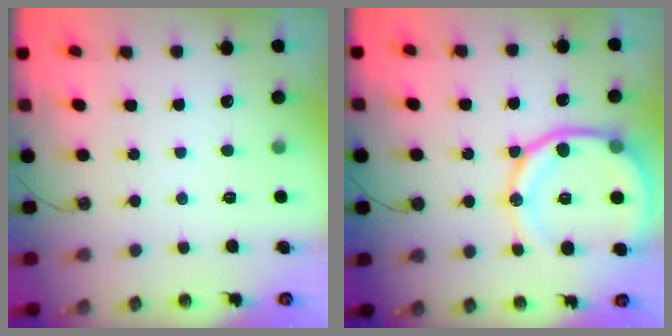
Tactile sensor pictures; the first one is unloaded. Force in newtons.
{"total": 16.1, "press": 16.1, "slide": 1.5}